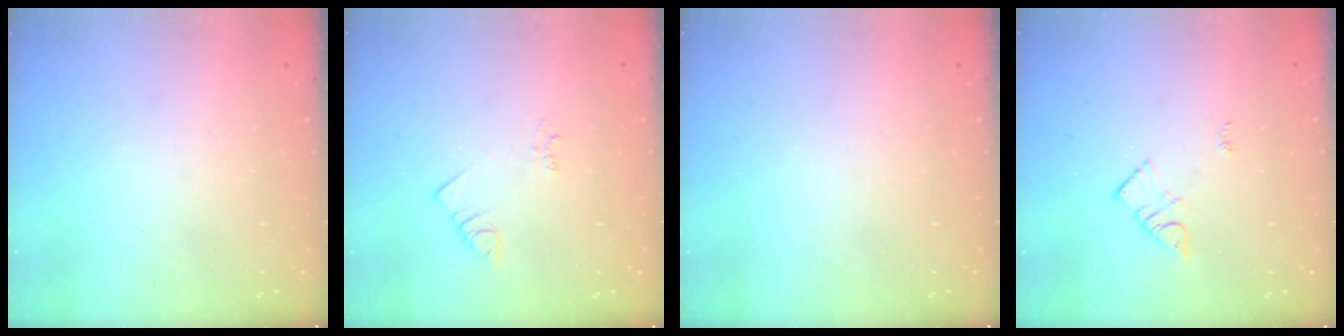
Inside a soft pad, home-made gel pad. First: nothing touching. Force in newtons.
{"total": 2.5, "press": 2.5, "slide": 0.5}
{"total": 0.0}
{"total": 4.3, "press": 4.2, "slide": 0.6}